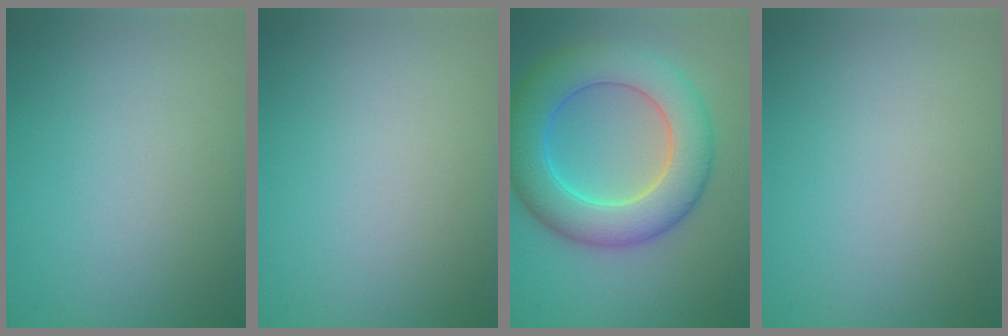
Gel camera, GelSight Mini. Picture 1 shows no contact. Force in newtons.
{"total": 0.0}
{"total": 8.8, "press": 8.8, "slide": 0.3}
{"total": 0.0}